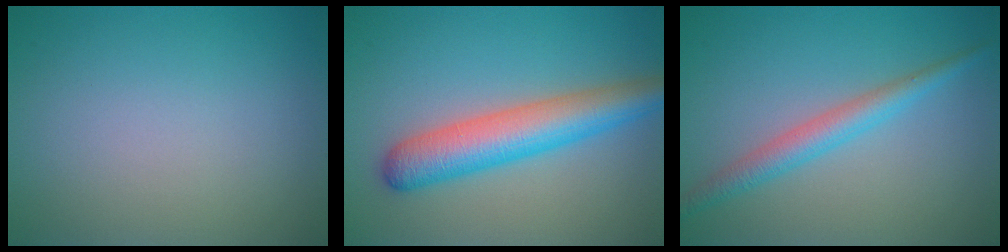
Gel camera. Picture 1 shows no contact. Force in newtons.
{"total": 6.2, "press": 6.2, "slide": 0.1}
{"total": 2.9, "press": 2.9, "slide": 0.1}